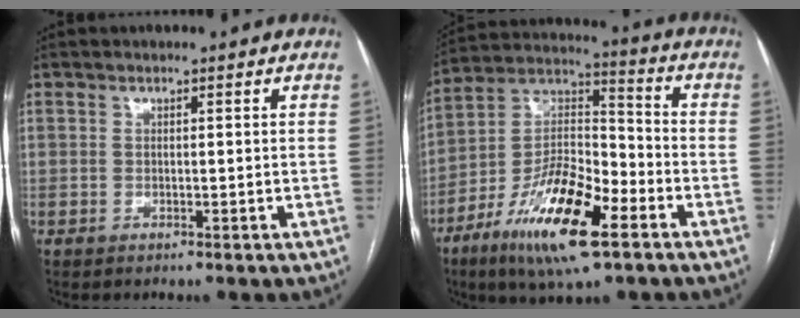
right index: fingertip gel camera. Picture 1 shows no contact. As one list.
[{"total": 17.3, "force": [-9.2, 4.5, 13.9], "torque": [-0.264, -0.006, -0.161]}]